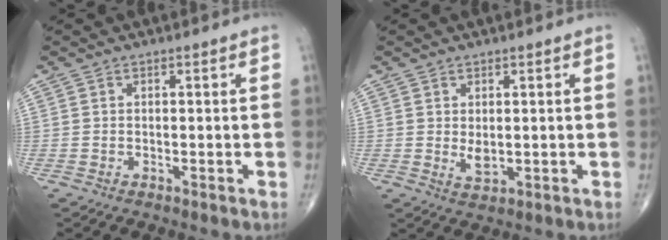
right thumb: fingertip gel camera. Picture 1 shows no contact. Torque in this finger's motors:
{"motor_torque": [0.25, 0.00, 0.28, 0.22, 0.01]}